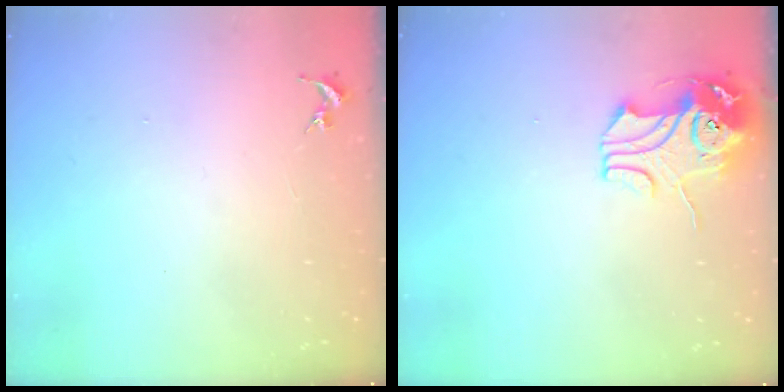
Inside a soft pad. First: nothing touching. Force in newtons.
{"total": 10.6, "press": 10.4, "slide": 1.7}